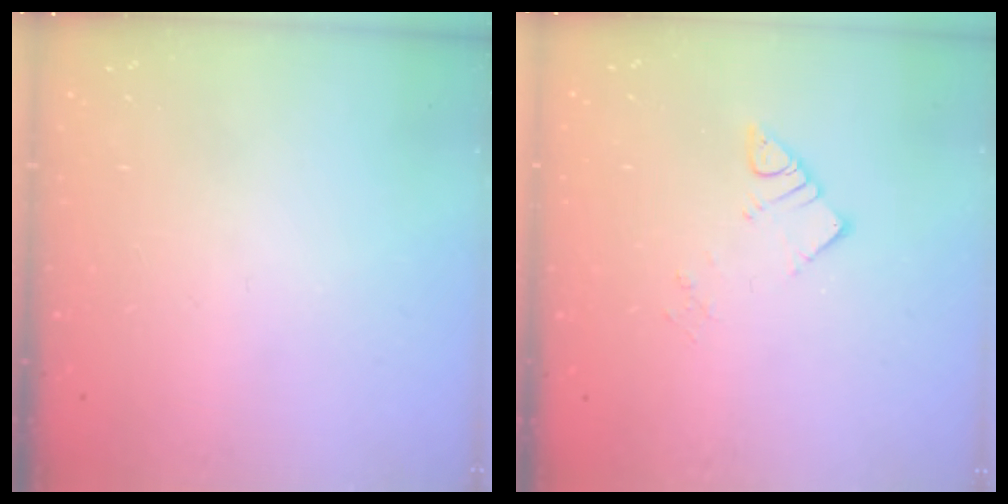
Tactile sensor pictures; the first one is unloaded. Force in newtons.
{"total": 5.1, "press": 5.1, "slide": 0.4}